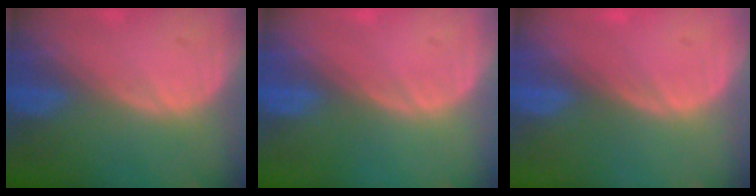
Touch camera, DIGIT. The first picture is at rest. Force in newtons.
{"total": 0.0}
{"total": 0.5, "press": 0.1, "slide": 0.5}